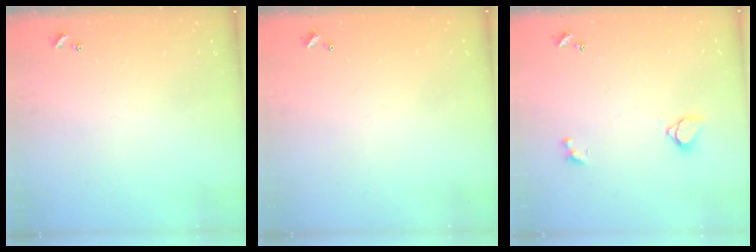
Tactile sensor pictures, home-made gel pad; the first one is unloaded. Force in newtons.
{"total": 2.9, "press": 2.9, "slide": 0.1}
{"total": 1.5, "press": 1.4, "slide": 0.4}